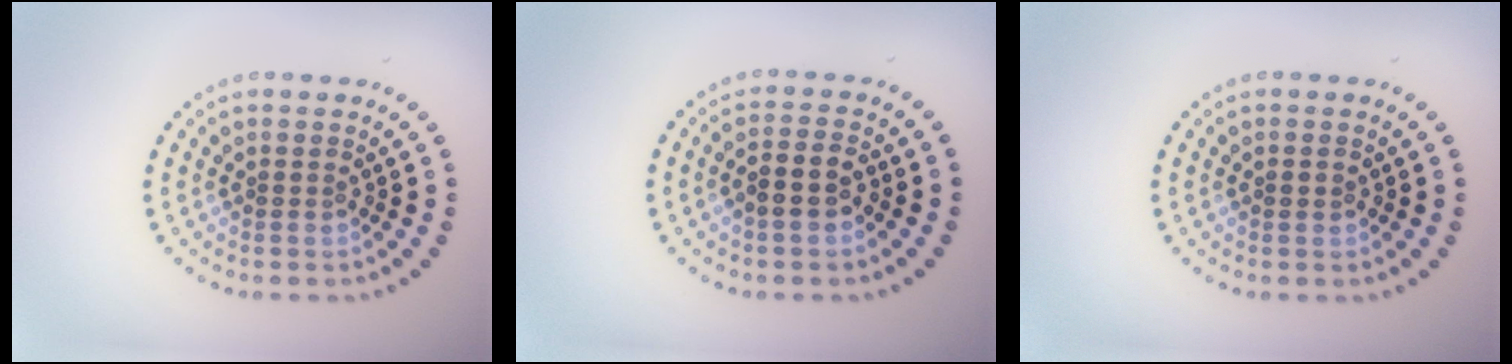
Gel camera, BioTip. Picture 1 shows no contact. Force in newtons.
{"total": 2.3, "press": 2.1, "slide": 0.9}
{"total": 0.7, "press": 0.7, "slide": 0.2}